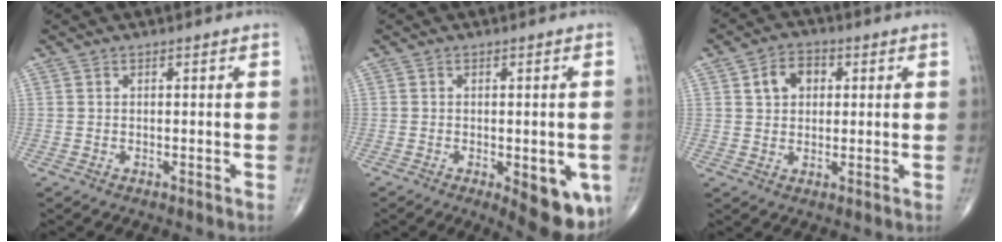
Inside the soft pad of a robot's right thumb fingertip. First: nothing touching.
{"total": 10.9, "force": [-3.7, 4.2, 9.3], "torque": [-0.095, -0.008, -0.038]}
{"total": 5.8, "force": [1.6, 4.3, 3.6], "torque": [-0.040, 0.006, 0.023]}